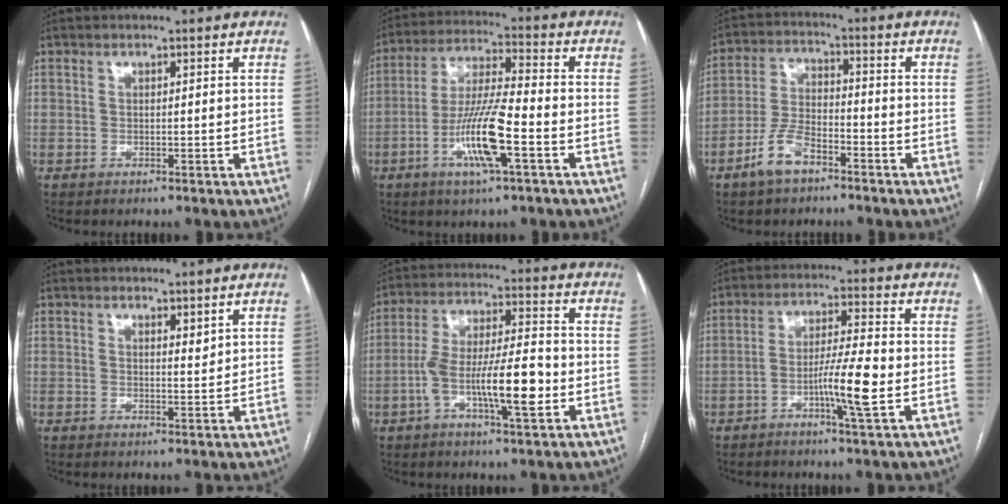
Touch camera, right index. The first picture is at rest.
{"total": 11.6, "force": [-4.2, 1.0, 10.8], "torque": [-0.212, -0.006, -0.080]}
{"total": 7.1, "force": [-4.6, 2.8, 4.7], "torque": [-0.107, 0.005, -0.091]}
{"total": 1.4, "force": [1.0, 0.3, 0.8], "torque": [-0.015, -0.009, 0.018]}
{"total": 12.7, "force": [-3.7, 2.1, 11.9], "torque": [-0.218, 0.010, -0.064]}
{"total": 7.8, "force": [-2.5, 0.0, 7.4], "torque": [-0.135, 0.001, -0.046]}